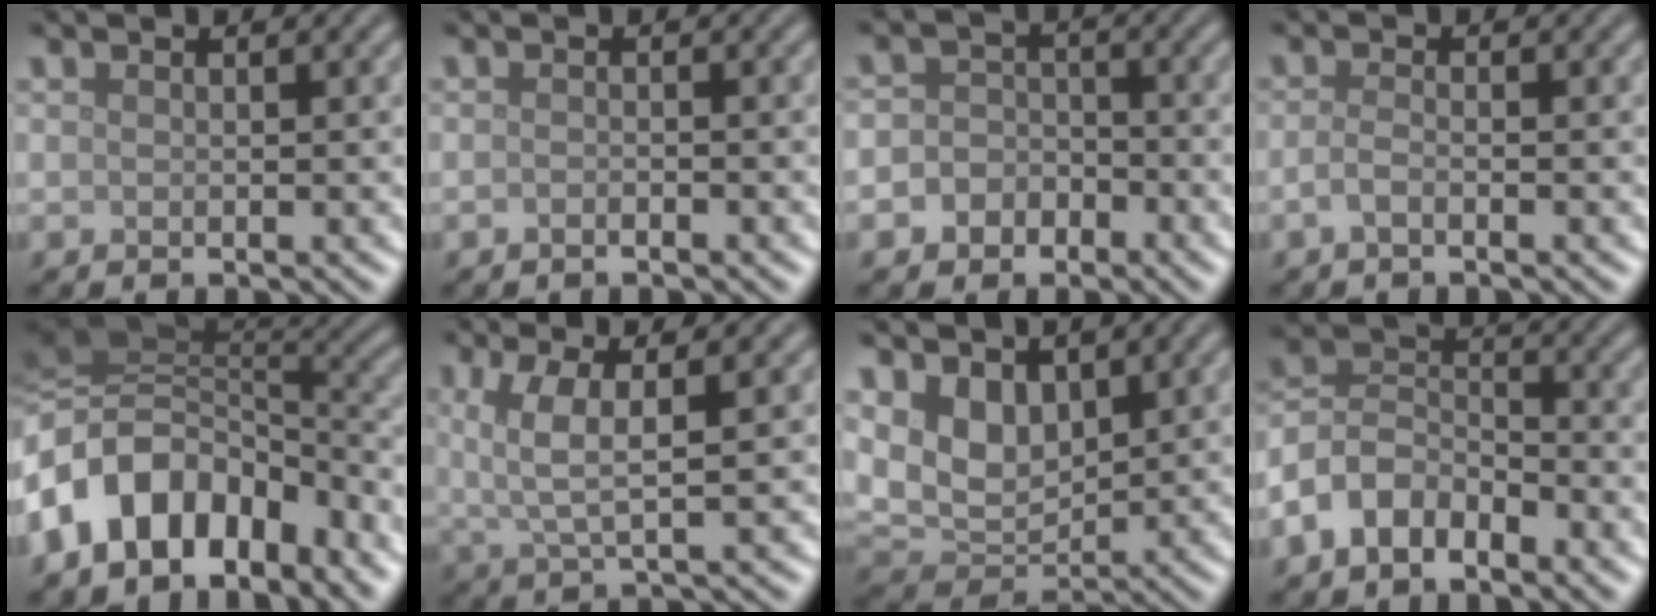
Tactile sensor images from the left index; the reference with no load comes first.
{"total": 0.7, "force": [-0.5, 0.2, 0.4], "torque": [-0.009, 0.000, -0.010]}
{"total": 3.9, "force": [-1.8, 3.3, 0.9], "torque": [0.020, 0.008, -0.051]}
{"total": 1.3, "force": [-0.7, 0.4, 1.0], "torque": [-0.023, 0.001, -0.018]}
{"total": 12.4, "force": [-5.0, 8.4, 7.7], "torque": [-0.151, 0.009, -0.091]}
{"total": 4.1, "force": [1.1, 1.1, 3.7], "torque": [-0.082, 0.001, 0.025]}
{"total": 5.6, "force": [2.2, 3.9, 3.5], "torque": [-0.075, -0.012, 0.041]}
{"total": 6.1, "force": [-3.1, 3.8, 3.7], "torque": [-0.072, 0.008, -0.071]}